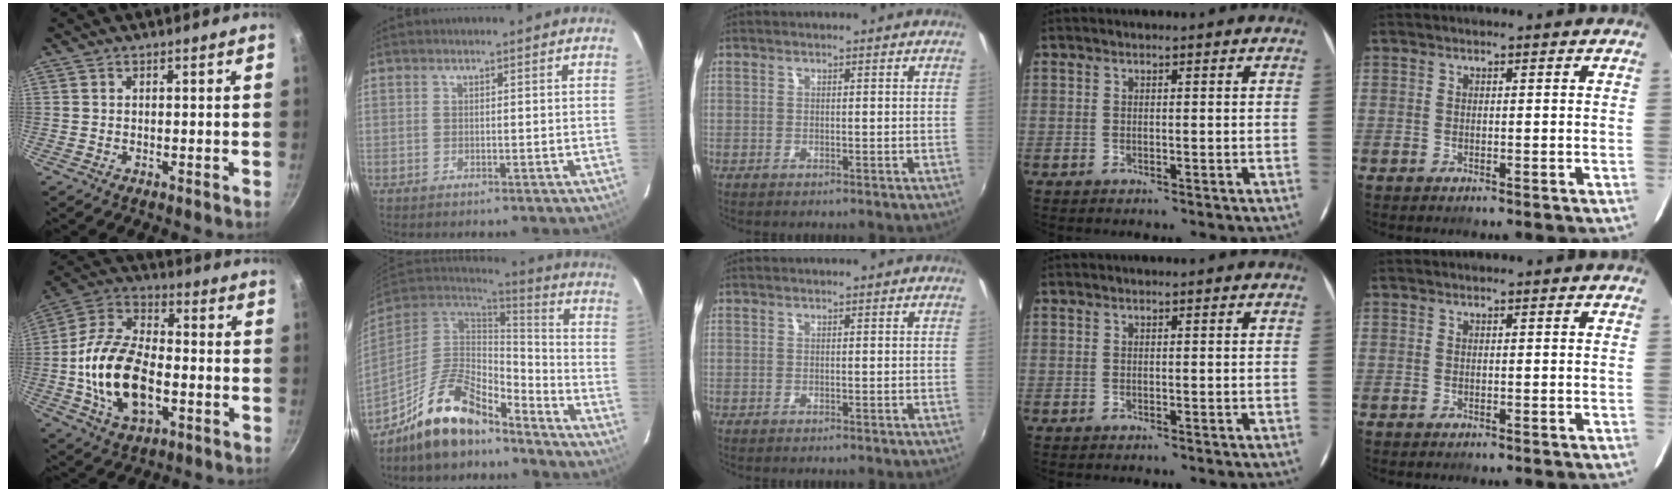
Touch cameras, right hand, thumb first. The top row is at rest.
{"thumb": {"total": 18.8, "force": [-3.5, 10.7, 15.0], "torque": [-0.269, 0.031, -0.072]}, "index": {"total": 15.6, "force": [-12.1, 5.5, 8.2], "torque": [-0.178, 0.011, -0.219]}}